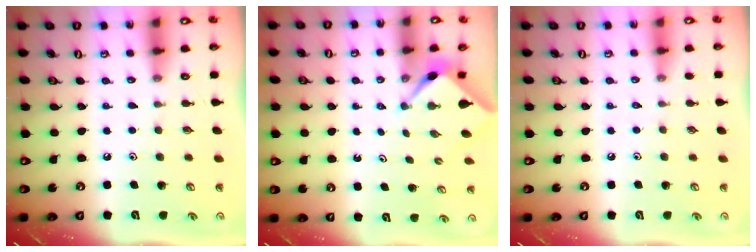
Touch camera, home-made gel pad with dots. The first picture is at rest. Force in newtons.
{"total": 2.2, "press": 2.2, "slide": 0.2}
{"total": 2.1, "press": 2.1, "slide": 0.4}